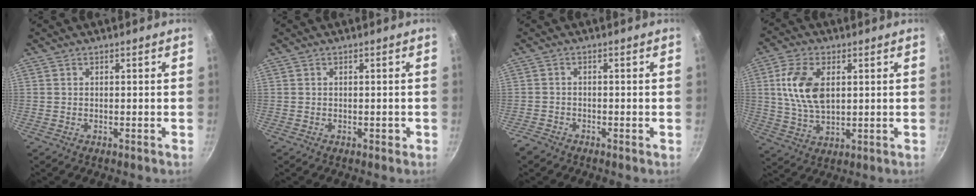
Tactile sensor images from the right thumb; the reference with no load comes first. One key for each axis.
{"total": 0.7, "fx": -0.2, "fy": 0.5, "fz": 0.4, "tx": 0.001, "ty": 0.003, "tz": -0.003}
{"total": 2.1, "fx": -1.8, "fy": 1.0, "fz": 0.4, "tx": -0.016, "ty": 0.012, "tz": -0.038}
{"total": 11.1, "fx": 2.4, "fy": 6.4, "fz": 8.8, "tx": -0.161, "ty": -0.006, "tz": 0.046}